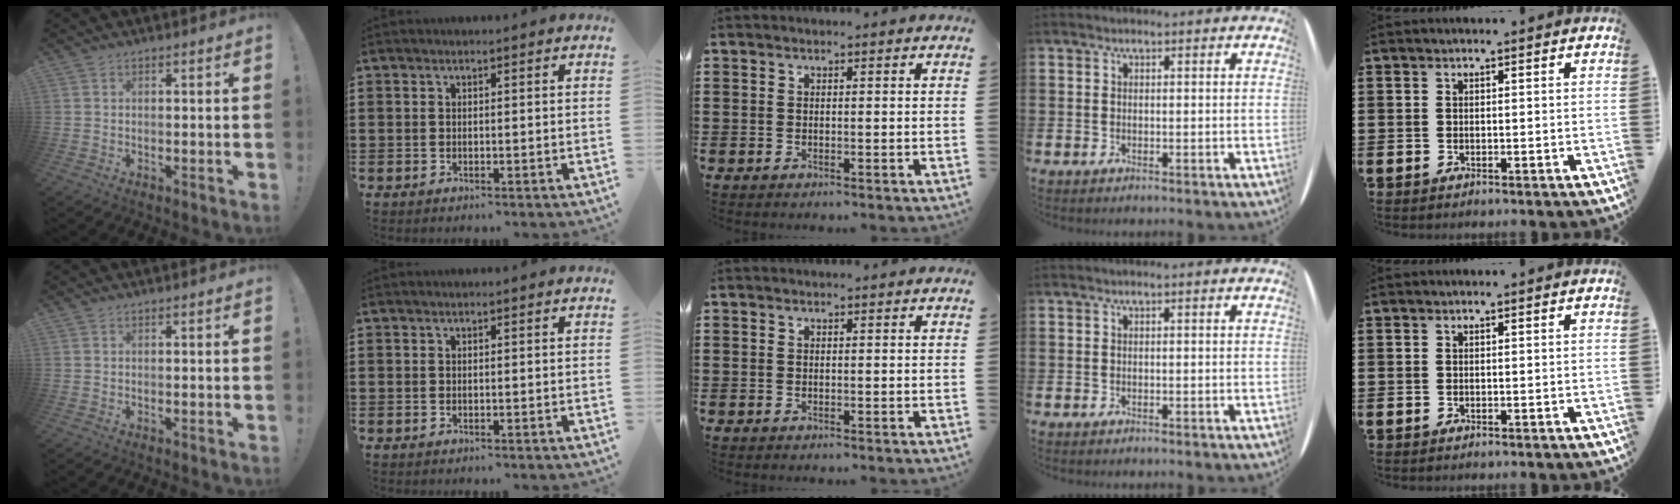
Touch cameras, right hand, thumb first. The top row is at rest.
{}